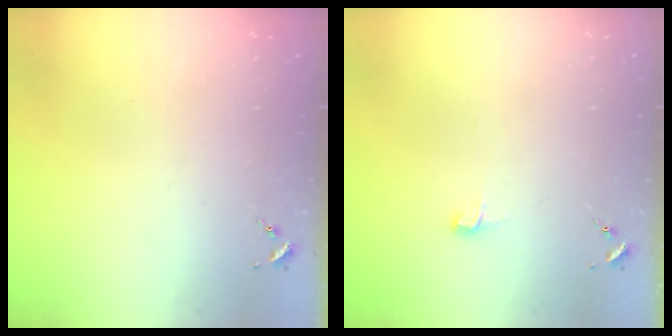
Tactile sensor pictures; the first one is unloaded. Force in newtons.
{"total": 4.3, "press": 4.2, "slide": 0.5}